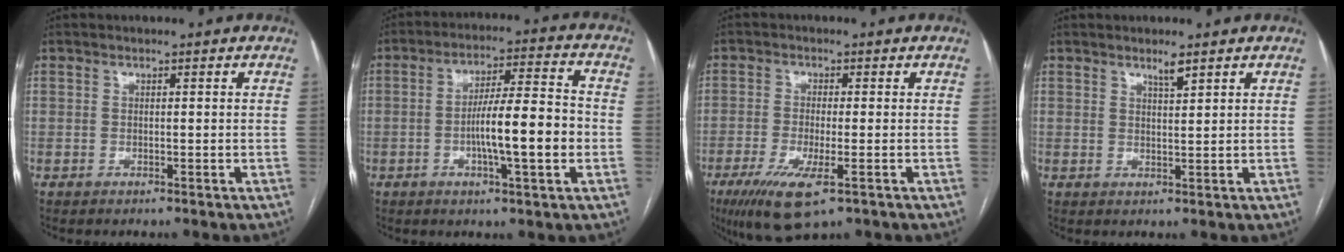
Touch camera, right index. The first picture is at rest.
{"total": 11.1, "force": [-2.1, 1.1, 10.8], "torque": [-0.174, 0.011, -0.035]}
{"total": 8.6, "force": [-4.4, 1.9, 7.2], "torque": [-0.137, -0.024, -0.071]}
{"total": 2.1, "force": [1.6, 0.1, 1.4], "torque": [-0.028, -0.002, 0.030]}